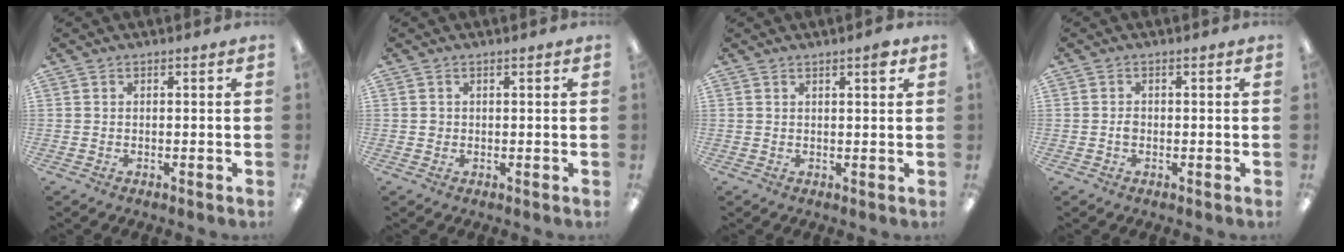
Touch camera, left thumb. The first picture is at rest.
{"total": 0.9, "force": [0.1, 0.8, 0.2], "torque": [-0.003, 0.007, 0.000]}
{"total": 2.7, "force": [1.8, 0.4, 1.9], "torque": [-0.025, -0.004, 0.027]}
{"total": 1.3, "force": [-0.2, 0.8, 1.0], "torque": [-0.019, 0.002, -0.005]}